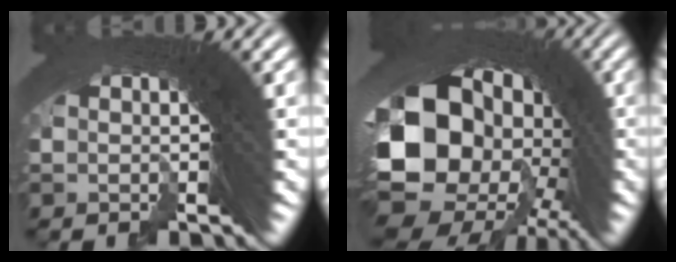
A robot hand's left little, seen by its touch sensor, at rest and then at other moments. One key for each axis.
{"total": 18.3, "fx": -2.4, "fy": 12.1, "fz": 13.5, "tx": -0.244, "ty": -0.041, "tz": -0.023}